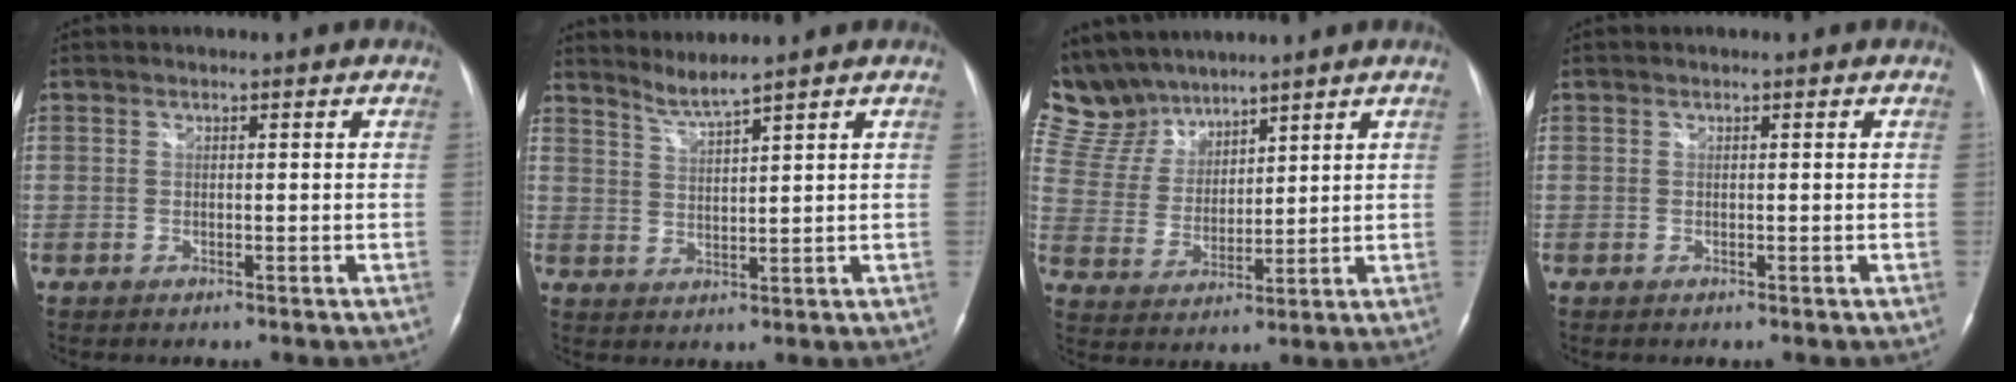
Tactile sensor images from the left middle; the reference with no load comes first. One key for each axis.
{"total": 3.5, "fx": 3.1, "fy": -1.3, "fz": 0.8, "tx": -0.024, "ty": -0.011, "tz": 0.069}
{"total": 10.6, "fx": 9.8, "fy": 3.8, "fz": 1.3, "tx": -0.046, "ty": 0.017, "tz": 0.213}
{"total": 0.0}